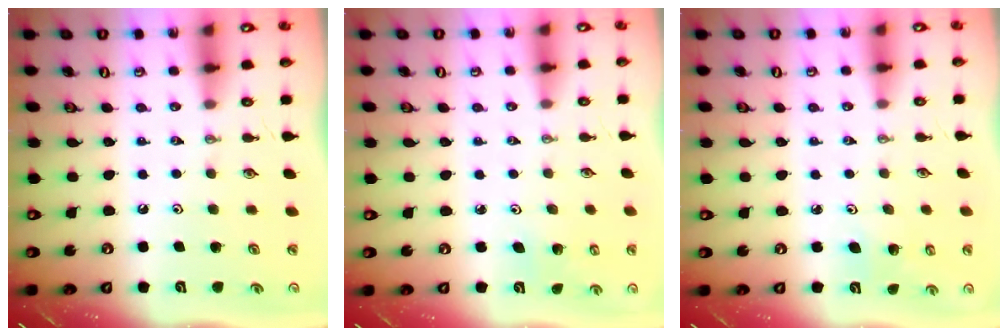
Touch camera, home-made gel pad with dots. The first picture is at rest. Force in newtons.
{"total": 2.3, "press": 2.3, "slide": 0.2}
{"total": 4.2, "press": 4.1, "slide": 0.8}